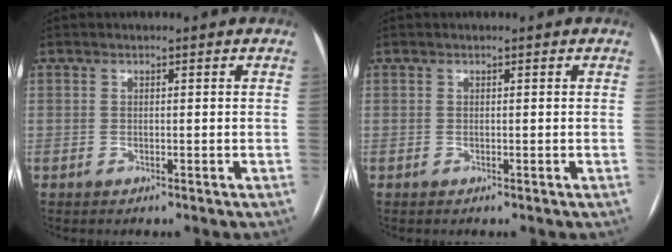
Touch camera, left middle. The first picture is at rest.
{"total": 0.0}